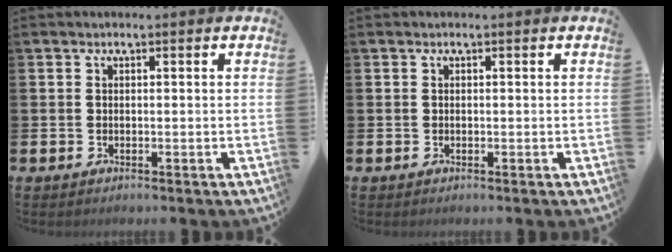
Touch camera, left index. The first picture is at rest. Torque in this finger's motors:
{"motor_torque": [-0.22, -0.20, -0.05, -0.01]}